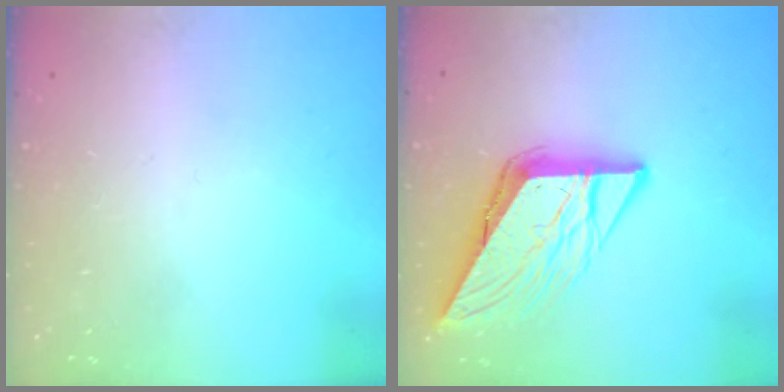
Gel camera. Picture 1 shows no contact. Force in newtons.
{"total": 10.9, "press": 10.8, "slide": 1.1}